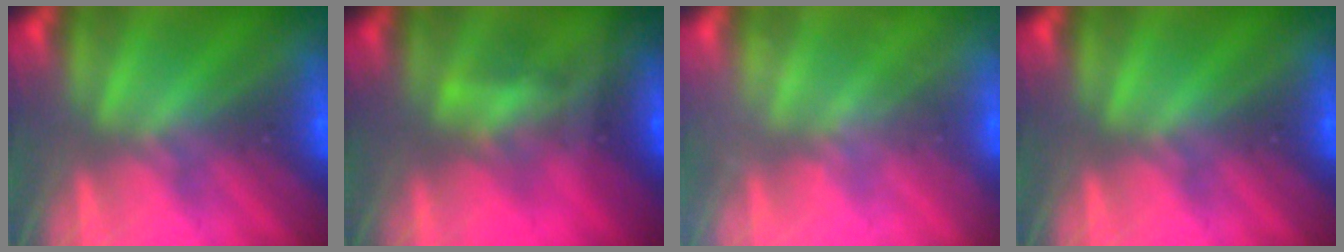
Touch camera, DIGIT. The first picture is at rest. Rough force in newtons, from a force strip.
{"total": 5.2}
{"total": 2.3}
{"total": 0.0}